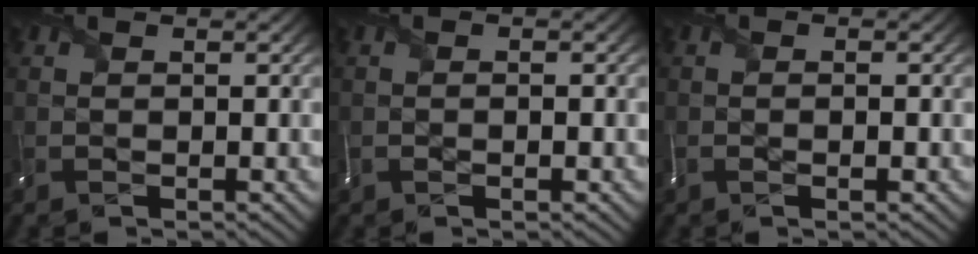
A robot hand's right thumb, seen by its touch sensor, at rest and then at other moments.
{"total": 1.6, "force": [-0.7, 0.7, 1.2], "torque": [-0.014, -0.009, -0.010]}
{"total": 1.6, "force": [-0.9, 0.4, 1.3], "torque": [-0.016, -0.008, -0.014]}